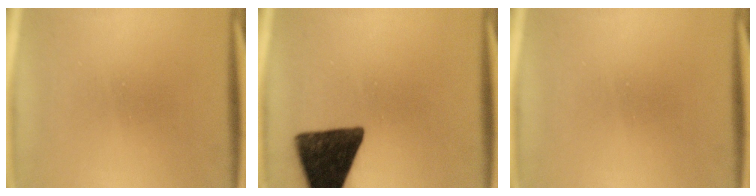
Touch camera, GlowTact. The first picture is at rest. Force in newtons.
{"total": 13.0}
{"total": 0.0}